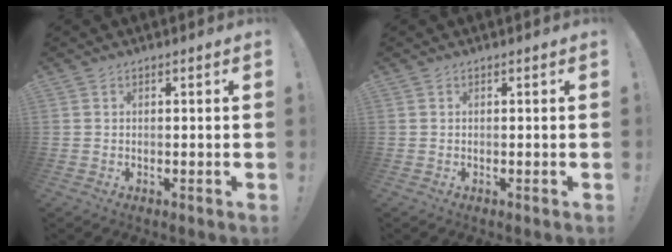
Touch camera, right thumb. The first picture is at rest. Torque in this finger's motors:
{"motor_torque": [0.00, 0.00, 0.00, 0.00, 0.00]}